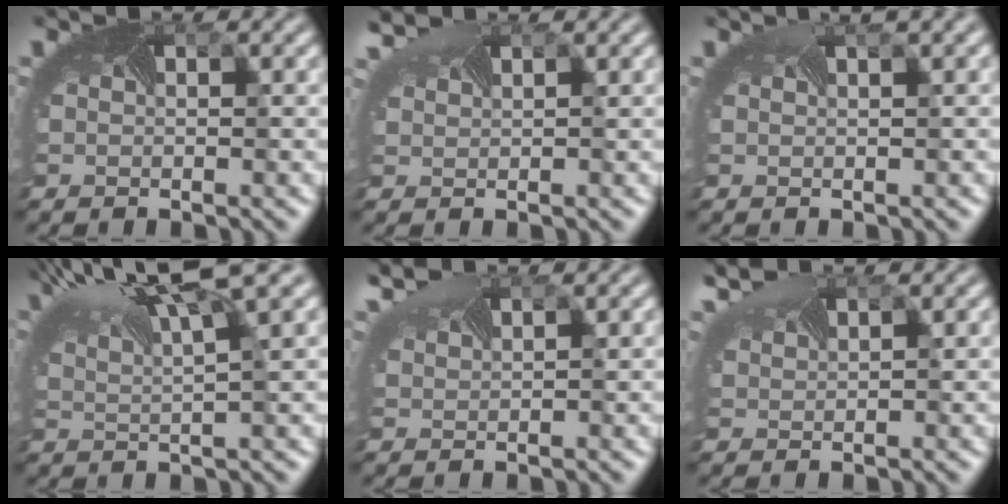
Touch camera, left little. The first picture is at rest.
{"total": 2.4, "force": [2.0, 0.6, 1.1], "torque": [-0.036, 0.018, 0.031]}
{"total": 2.6, "force": [1.7, 0.3, 2.0], "torque": [-0.029, 0.017, 0.022]}
{"total": 7.9, "force": [5.2, 1.9, 5.6], "torque": [-0.112, 0.028, 0.092]}
{"total": 2.9, "force": [2.3, 0.8, 1.6], "torque": [-0.044, 0.019, 0.038]}
{"total": 3.3, "force": [2.6, 0.9, 1.9], "torque": [-0.050, 0.020, 0.042]}